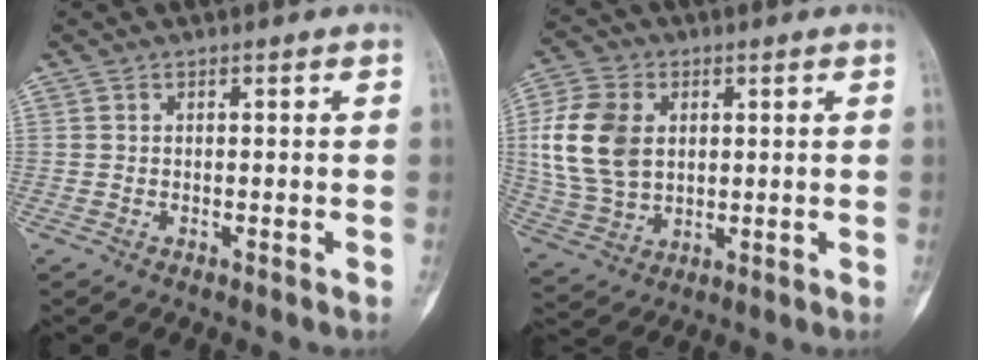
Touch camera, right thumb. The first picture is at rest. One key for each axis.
{"total": 14.1, "fx": 2.3, "fy": 10.1, "fz": 9.6, "tx": -0.180, "ty": 0.000, "tz": 0.046}